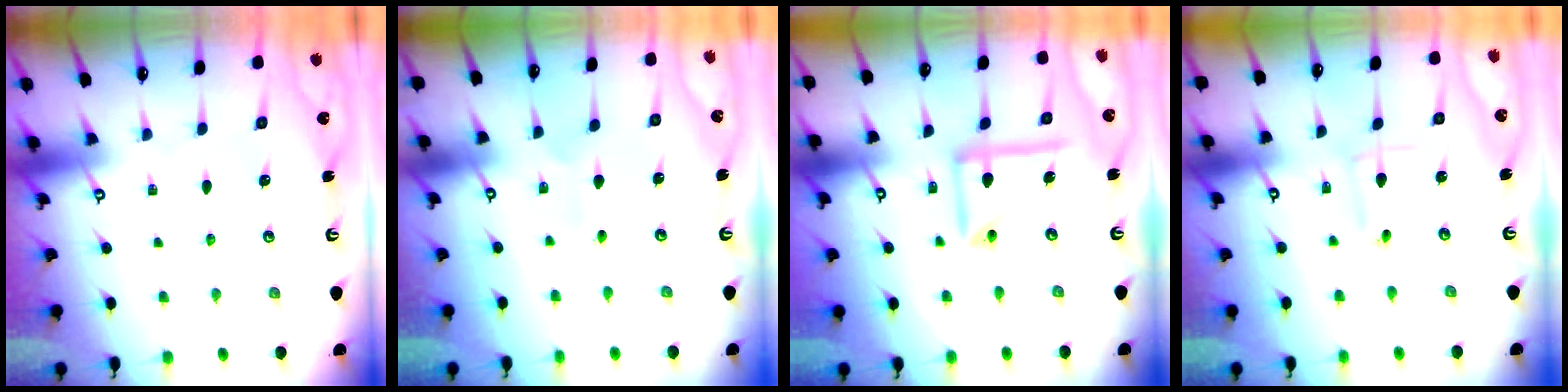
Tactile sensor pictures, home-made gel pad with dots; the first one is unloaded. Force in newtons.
{"total": 4.3, "press": 4.3, "slide": 0.5}
{"total": 13.3, "press": 13.3, "slide": 1.5}
{"total": 3.5, "press": 3.5, "slide": 0.4}